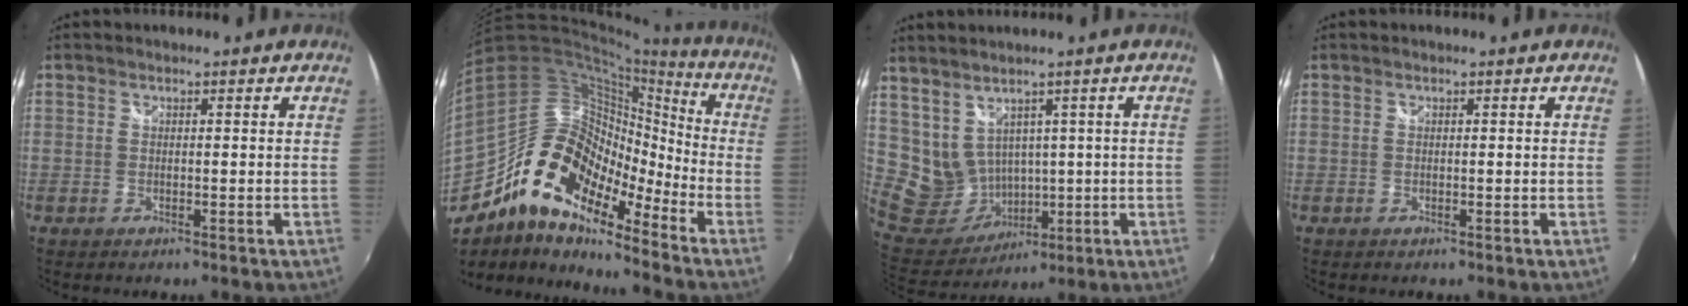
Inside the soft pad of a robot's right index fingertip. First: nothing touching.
{"total": 17.2, "force": [-11.8, 7.8, 9.8], "torque": [-0.167, 0.002, -0.236]}
{"total": 10.6, "force": [3.8, 8.6, 4.9], "torque": [-0.119, -0.004, 0.108]}
{"total": 0.0}